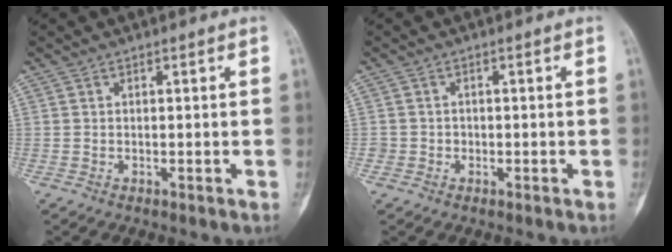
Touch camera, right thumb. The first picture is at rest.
{"total": 1.5, "force": [-0.4, 1.4, 0.0], "torque": [0.013, 0.009, -0.010]}